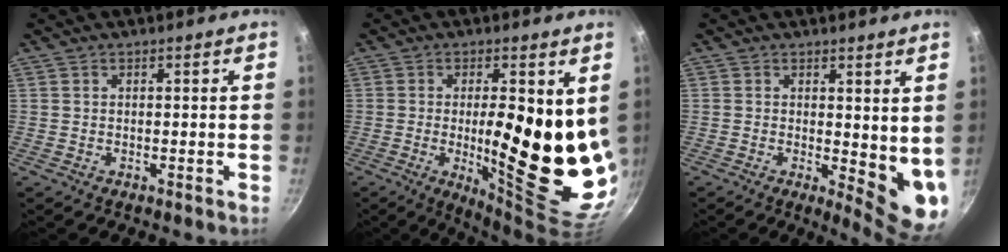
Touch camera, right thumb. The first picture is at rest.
{"total": 19.2, "force": [1.4, 5.7, 18.3], "torque": [-0.234, -0.043, 0.026]}
{"total": 8.2, "force": [1.1, 3.4, 7.3], "torque": [-0.077, -0.025, 0.018]}